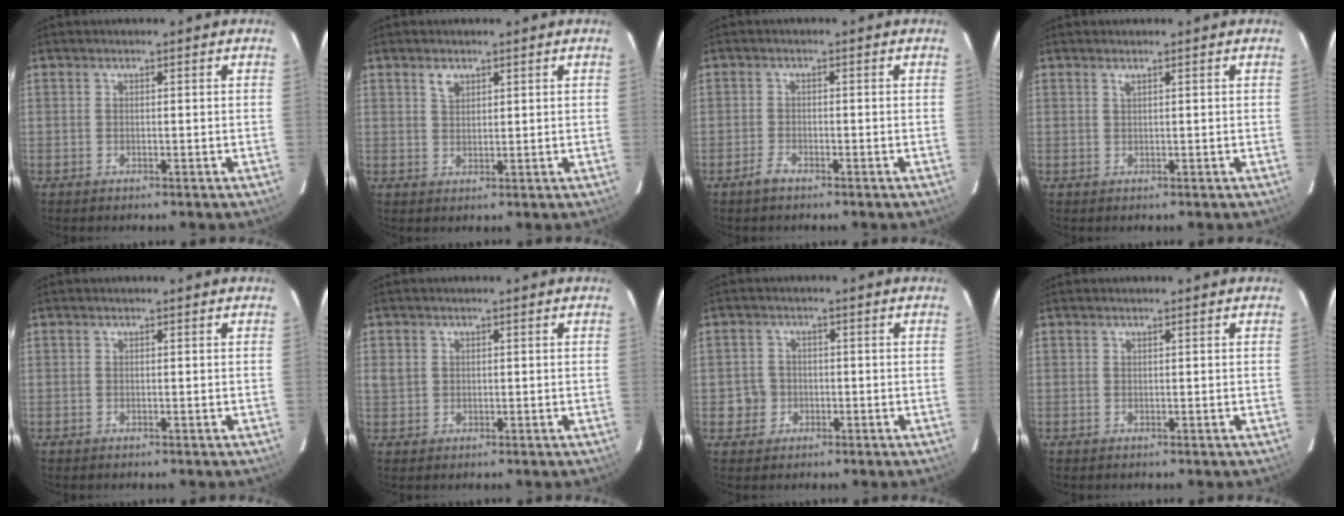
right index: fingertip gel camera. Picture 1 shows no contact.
{"total": 2.4, "force": [1.5, 1.5, 1.2], "torque": [-0.018, 0.006, 0.028]}
{"total": 2.1, "force": [-1.7, 0.7, 0.9], "torque": [-0.025, 0.000, -0.034]}
{"total": 0.5, "force": [0.4, -0.1, 0.3], "torque": [-0.006, 0.001, 0.006]}
{"total": 0.0}
{"total": 2.5, "force": [0.5, 2.3, 1.0], "torque": [-0.017, 0.004, 0.011]}
{"total": 3.7, "force": [-0.9, 3.5, 0.4], "torque": [-0.011, 0.012, -0.011]}
{"total": 0.0}